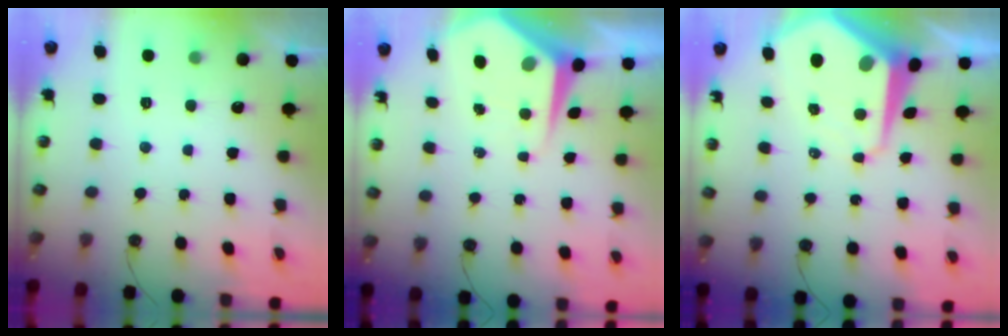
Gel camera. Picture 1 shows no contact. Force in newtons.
{"total": 7.2, "press": 7.2, "slide": 0.3}
{"total": 11.8, "press": 11.8, "slide": 1.2}